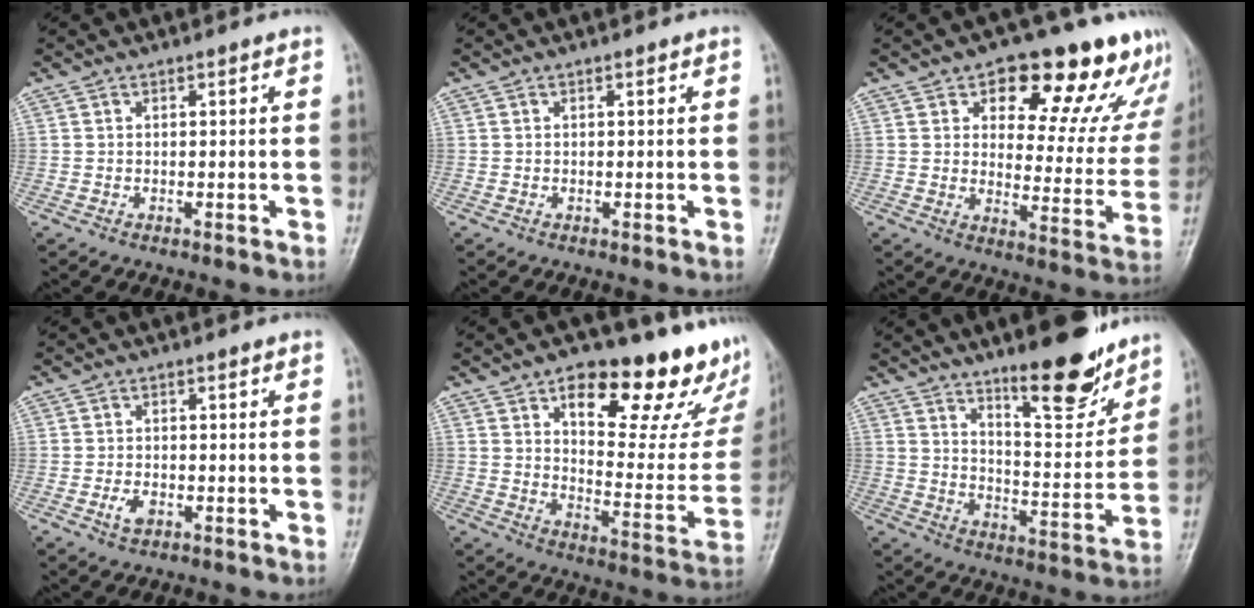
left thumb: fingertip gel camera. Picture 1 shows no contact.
{"total": 0.0}
{"total": 18.9, "force": [13.2, 8.7, 10.4], "torque": [-0.064, -0.075, 0.160]}
{"total": 2.4, "force": [-0.9, 1.4, 1.7], "torque": [-0.034, 0.000, -0.017]}
{"total": 25.9, "force": [14.6, 10.5, 18.7], "torque": [-0.195, -0.058, 0.208]}
{"total": 14.8, "force": [10.8, 4.1, 9.3], "torque": [-0.100, -0.082, 0.171]}